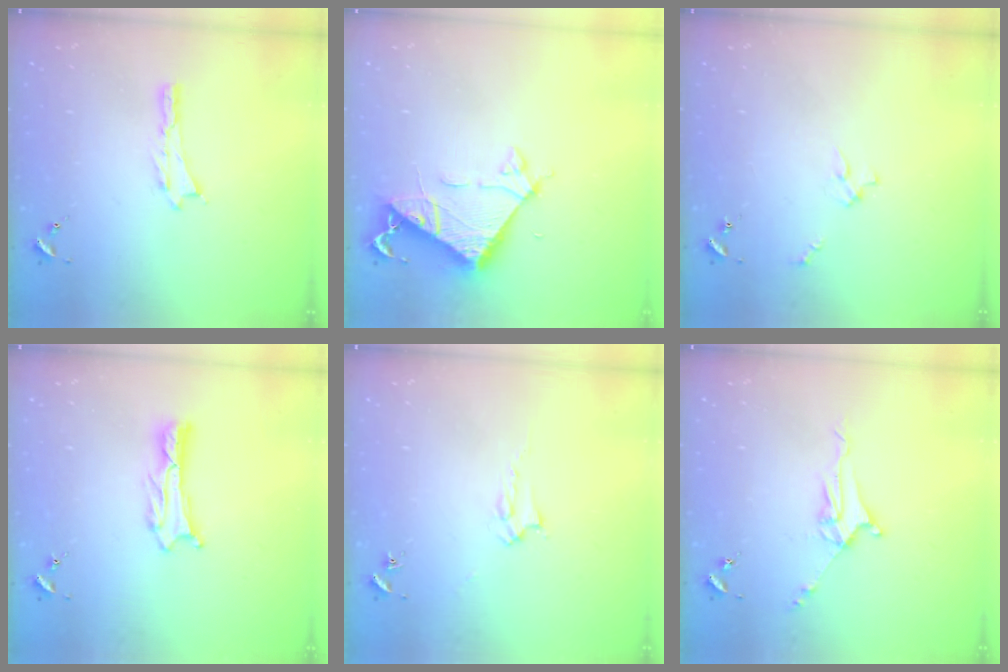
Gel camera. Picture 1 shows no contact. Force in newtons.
{"total": 6.8, "press": 6.8, "slide": 0.6}
{"total": 2.3, "press": 2.2, "slide": 0.3}
{"total": 1.1, "press": 1.1, "slide": 0.2}
{"total": 2.0, "press": 2.0, "slide": 0.2}
{"total": 5.1, "press": 5.1, "slide": 0.6}